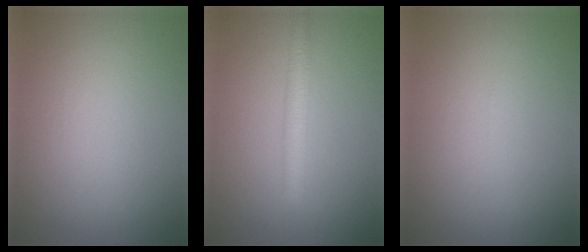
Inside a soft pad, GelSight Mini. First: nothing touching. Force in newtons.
{"total": 2.9, "press": 2.9, "slide": 0.0}
{"total": 0.0}